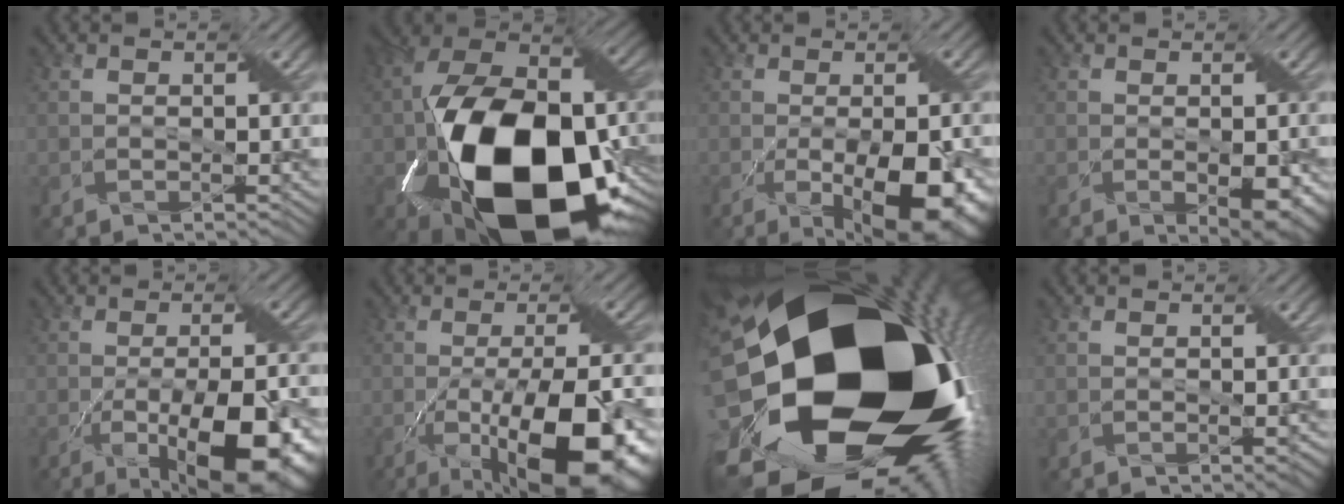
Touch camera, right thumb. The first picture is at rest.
{"total": 22.0, "force": [-6.7, 13.0, 16.4], "torque": [-0.340, -0.044, -0.088]}
{"total": 11.2, "force": [-4.0, 4.4, 9.4], "torque": [-0.148, -0.035, -0.041]}
{"total": 4.2, "force": [-1.2, 1.9, 3.6], "torque": [-0.061, -0.017, -0.008]}
{"total": 14.5, "force": [-6.0, 5.0, 12.2], "torque": [-0.179, -0.017, -0.084]}
{"total": 16.9, "force": [-6.7, 5.6, 14.4], "torque": [-0.229, -0.017, -0.096]}
{"total": 24.0, "force": [-3.5, 16.5, 17.1], "torque": [-0.313, -0.081, -0.058]}
{"total": 0.8, "force": [-0.3, 0.2, 0.8], "torque": [-0.011, -0.002, -0.002]}